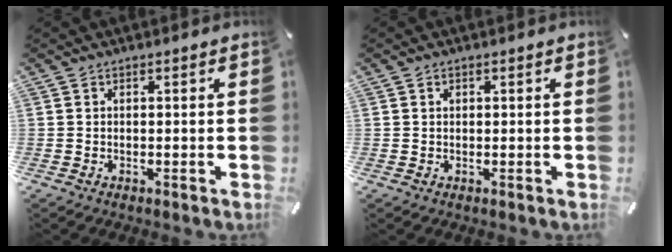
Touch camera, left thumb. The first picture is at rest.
{"total": 0.7, "force": [0.2, 0.5, 0.4], "torque": [-0.008, 0.003, 0.004]}